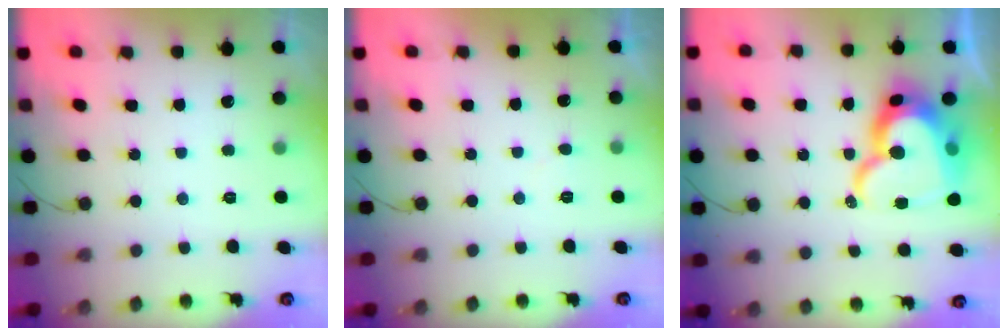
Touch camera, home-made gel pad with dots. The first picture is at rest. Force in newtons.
{"total": 2.4, "press": 2.4, "slide": 0.2}
{"total": 21.6, "press": 21.5, "slide": 1.9}